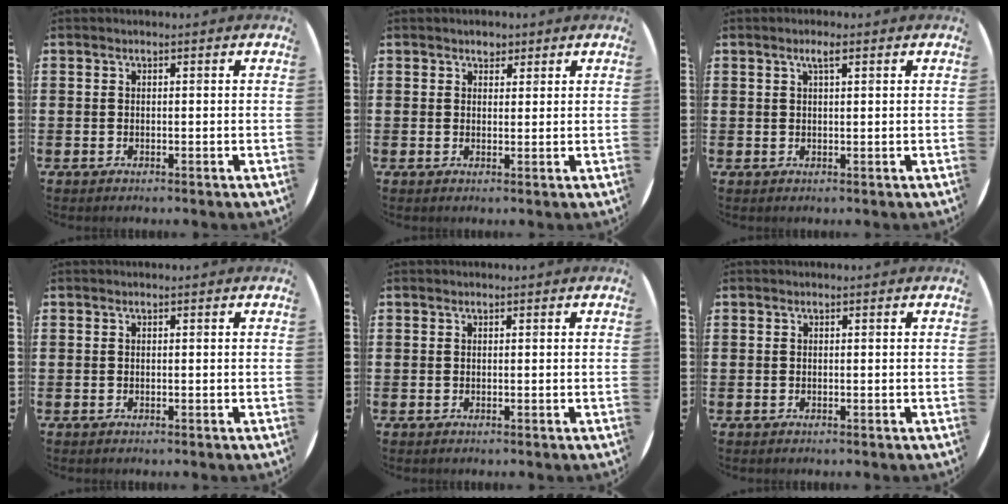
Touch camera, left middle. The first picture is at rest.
{"total": 1.6, "force": [1.4, 0.8, 0.2], "torque": [0.003, 0.001, 0.024]}
{"total": 1.8, "force": [1.0, 0.3, 1.5], "torque": [-0.029, 0.005, 0.016]}
{"total": 0.0}
{"total": 0.0}
{"total": 0.0}